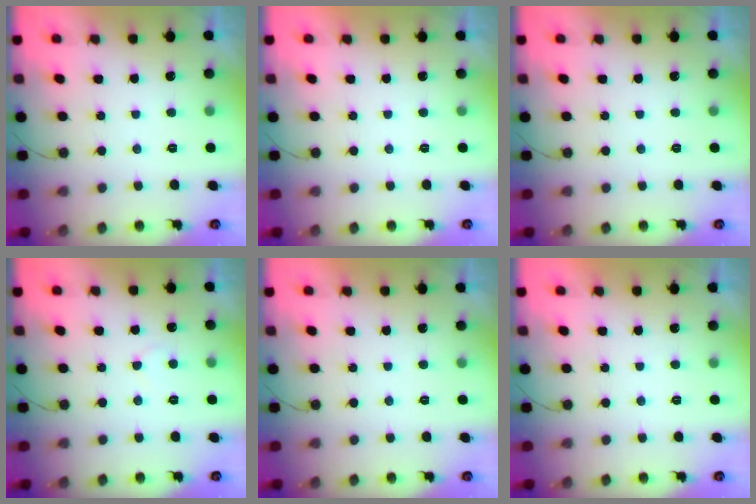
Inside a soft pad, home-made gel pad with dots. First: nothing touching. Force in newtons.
{"total": 1.8, "press": 1.8, "slide": 0.1}
{"total": 0.0}
{"total": 4.0, "press": 4.0, "slide": 0.2}
{"total": 1.7, "press": 1.6, "slide": 0.1}
{"total": 1.8, "press": 1.8, "slide": 0.0}